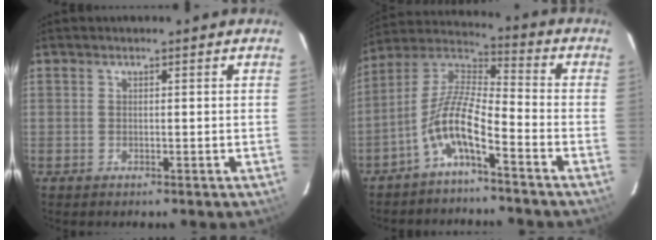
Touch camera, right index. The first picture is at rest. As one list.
[{"total": 9.2, "force": [-5.4, 1.8, 7.3], "torque": [-0.163, 0.014, -0.107]}]